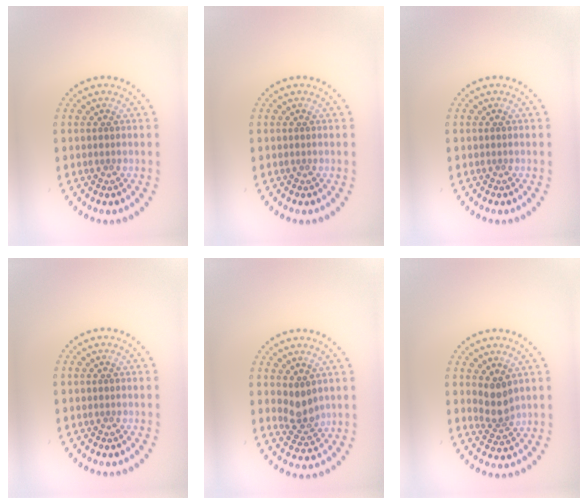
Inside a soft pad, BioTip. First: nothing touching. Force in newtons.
{"total": 0.0}
{"total": 0.0}
{"total": 0.0}
{"total": 2.6, "press": 2.4, "slide": 1.2}
{"total": 2.4, "press": 1.9, "slide": 1.4}